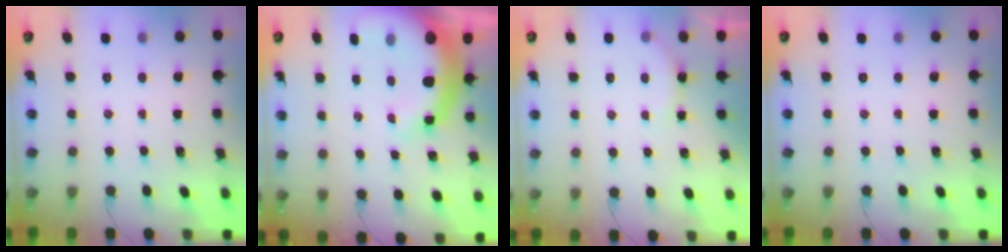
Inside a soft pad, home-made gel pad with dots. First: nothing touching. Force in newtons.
{"total": 10.4, "press": 10.2, "slide": 2.0}
{"total": 4.9, "press": 4.8, "slide": 1.0}
{"total": 0.0}